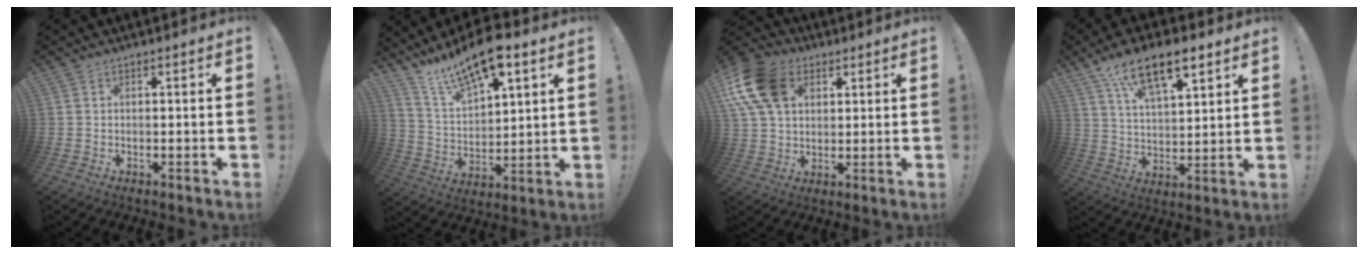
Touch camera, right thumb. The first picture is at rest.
{"total": 14.5, "force": [11.1, 5.1, 7.9], "torque": [-0.151, -0.075, 0.197]}
{"total": 17.5, "force": [6.4, 12.3, 10.7], "torque": [-0.198, -0.014, 0.124]}
{"total": 14.6, "force": [9.3, 6.0, 9.5], "torque": [-0.161, -0.042, 0.163]}